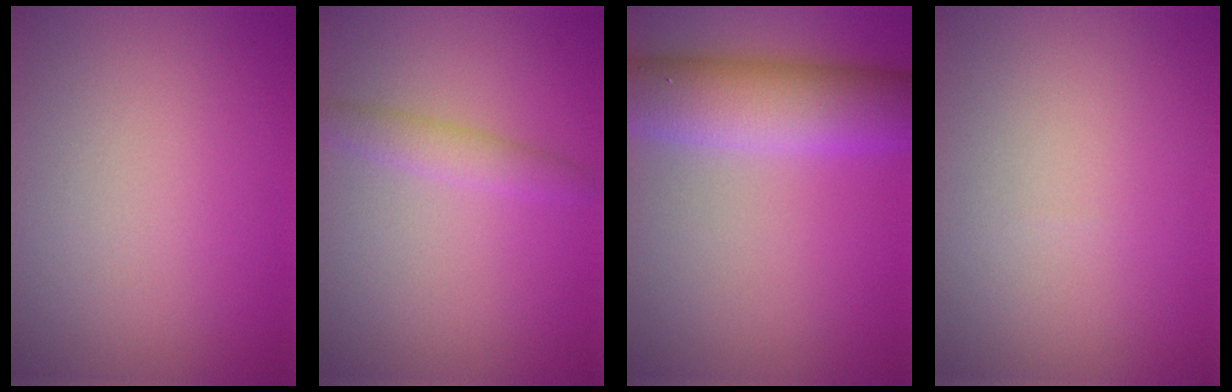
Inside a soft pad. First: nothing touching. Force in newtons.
{"total": 2.1, "press": 2.1, "slide": 0.1}
{"total": 8.2, "press": 8.2, "slide": 0.4}
{"total": 0.0}